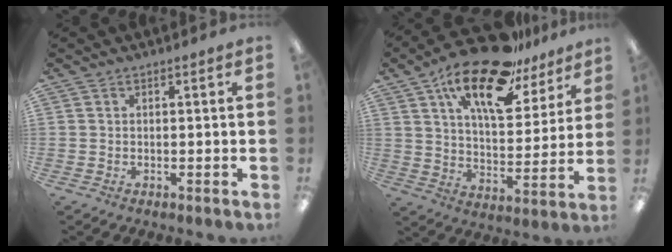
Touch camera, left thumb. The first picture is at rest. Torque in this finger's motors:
{"motor_torque": [0.39, 0.46, 1.53, -1.24, 0.33]}